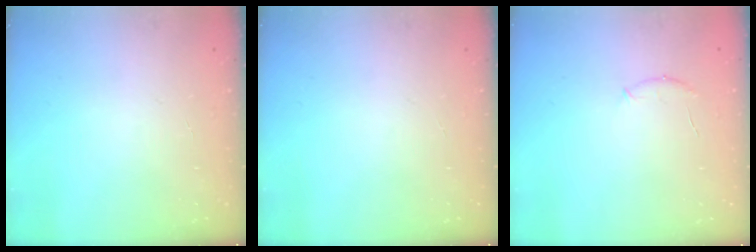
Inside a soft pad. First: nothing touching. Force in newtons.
{"total": 0.0}
{"total": 6.4, "press": 6.2, "slide": 1.5}